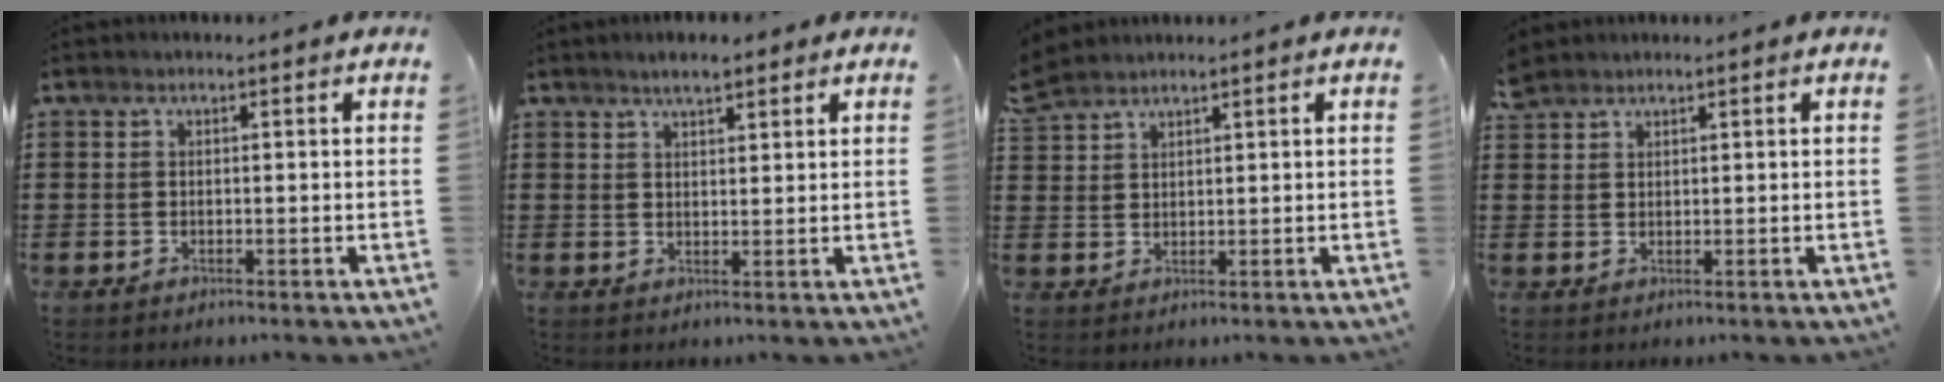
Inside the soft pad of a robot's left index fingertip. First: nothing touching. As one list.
[{"total": 2.9, "force": [2.4, 0.9, 1.4], "torque": [-0.032, 0.006, 0.042]}, {"total": 2.9, "force": [2.6, 0.9, 0.6], "torque": [-0.020, 0.000, 0.051]}, {"total": 2.3, "force": [2.1, 0.8, 0.3], "torque": [-0.011, 0.002, 0.042]}]